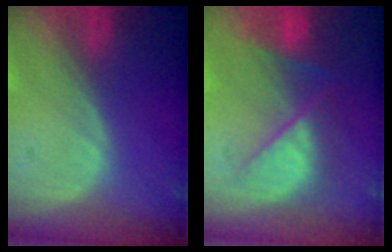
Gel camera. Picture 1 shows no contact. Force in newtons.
{"total": 7.3, "press": 7.2, "slide": 1.0}